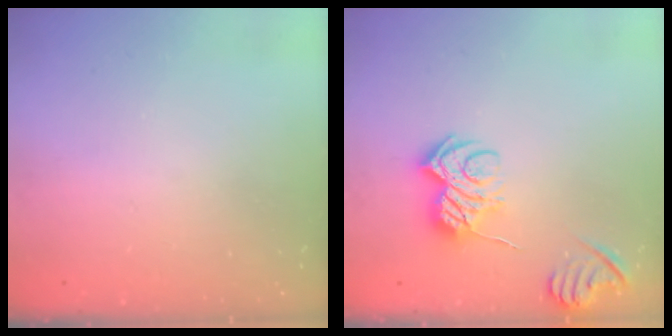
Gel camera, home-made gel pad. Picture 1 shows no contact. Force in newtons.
{"total": 8.0, "press": 8.0, "slide": 0.7}